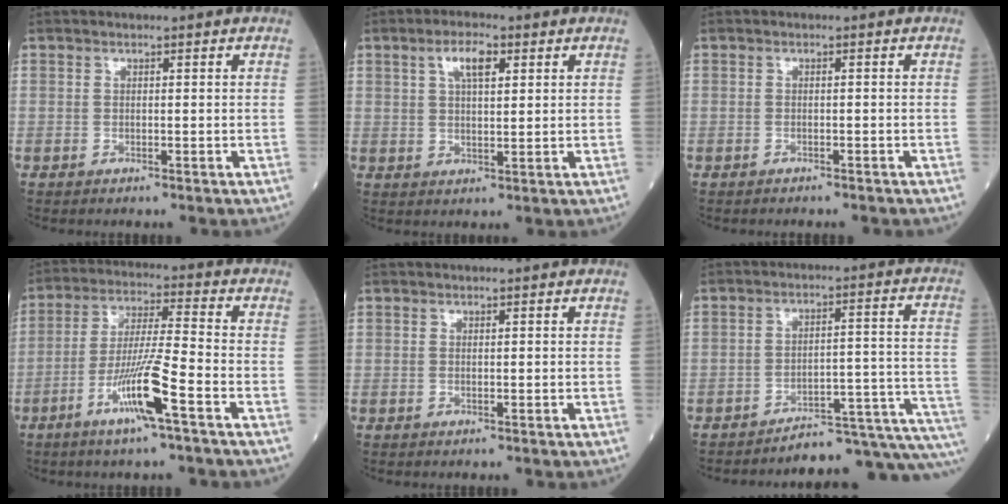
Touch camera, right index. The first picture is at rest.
{"total": 5.2, "force": [2.3, 1.8, 4.3], "torque": [-0.088, 0.008, 0.043]}
{"total": 3.4, "force": [-2.9, 1.0, 1.3], "torque": [-0.024, -0.006, -0.033]}
{"total": 10.7, "force": [-5.2, -0.2, 9.4], "torque": [-0.184, -0.010, -0.100]}
{"total": 0.0}
{"total": 13.0, "force": [-11.8, 1.7, 5.2], "torque": [-0.029, 0.060, -0.156]}